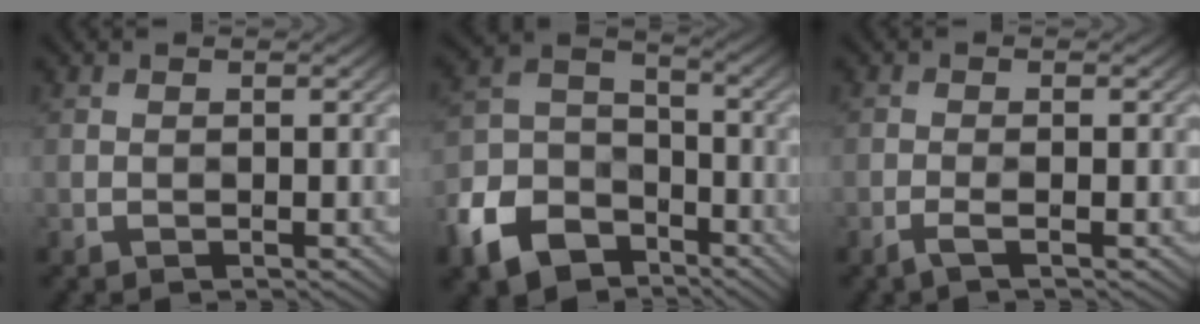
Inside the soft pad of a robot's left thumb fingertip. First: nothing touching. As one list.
[{"total": 11.7, "force": [-5.8, 8.0, 6.3], "torque": [-0.170, -0.023, -0.115]}, {"total": 1.3, "force": [0.2, 0.1, 1.3], "torque": [-0.019, 0.008, -0.009]}]